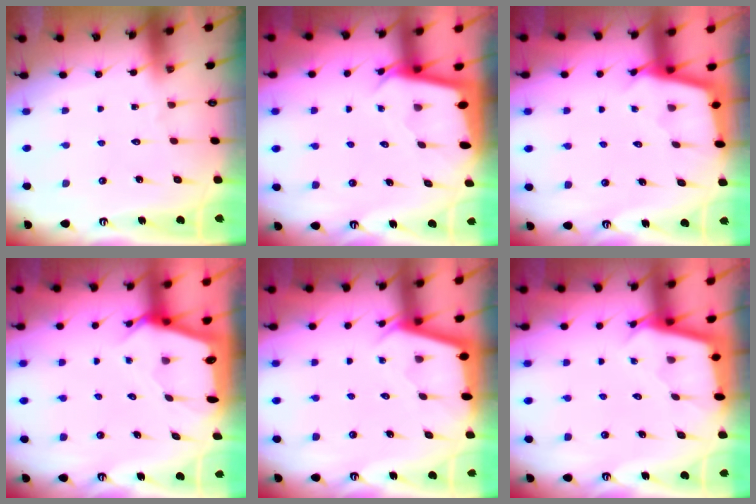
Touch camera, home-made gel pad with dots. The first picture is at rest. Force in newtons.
{"total": 2.1, "press": 2.1, "slide": 0.0}
{"total": 2.5, "press": 2.5, "slide": 0.2}
{"total": 2.9, "press": 2.9, "slide": 0.2}
{"total": 2.6, "press": 2.6, "slide": 0.2}
{"total": 2.4, "press": 2.4, "slide": 0.2}